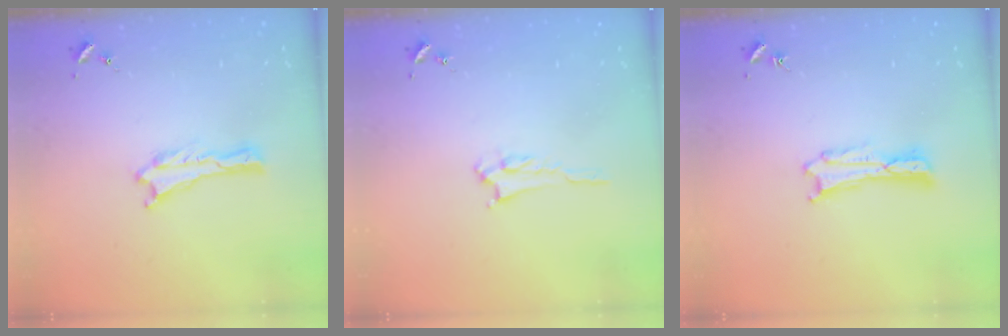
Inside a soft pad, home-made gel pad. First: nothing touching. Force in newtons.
{"total": 2.2, "press": 2.2, "slide": 0.3}
{"total": 0.6, "press": 0.6, "slide": 0.2}